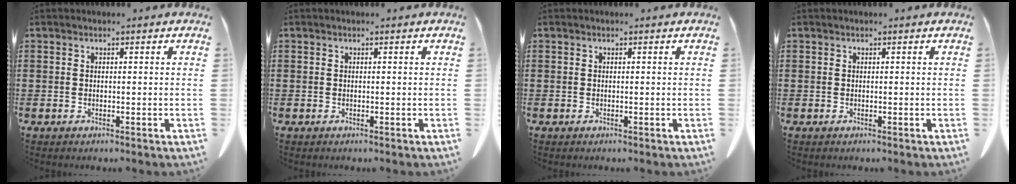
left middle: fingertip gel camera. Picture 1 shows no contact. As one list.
[{"total": 0.0}, {"total": 0.0}, {"total": 0.0}]